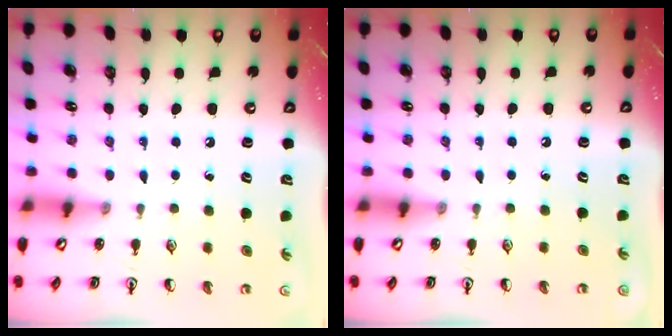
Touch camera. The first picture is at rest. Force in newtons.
{"total": 0.0}